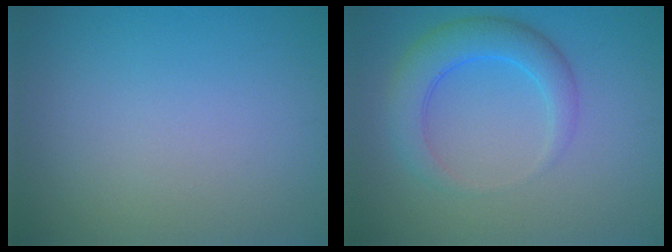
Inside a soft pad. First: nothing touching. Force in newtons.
{"total": 4.4, "press": 4.3, "slide": 0.3}